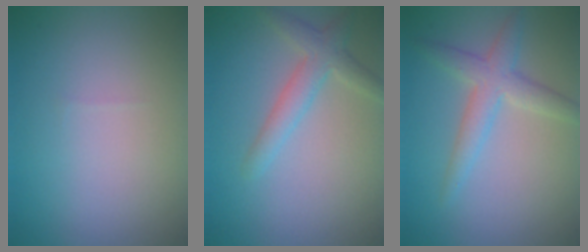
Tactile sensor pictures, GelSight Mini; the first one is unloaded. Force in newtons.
{"total": 2.9, "press": 2.9, "slide": 0.1}
{"total": 3.3, "press": 3.3, "slide": 0.1}